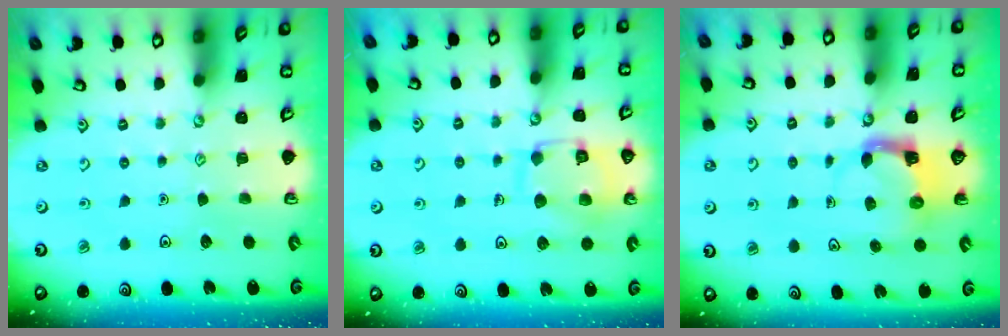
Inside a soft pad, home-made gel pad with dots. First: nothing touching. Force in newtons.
{"total": 12.5, "press": 12.5, "slide": 1.0}
{"total": 3.7, "press": 3.7, "slide": 0.6}